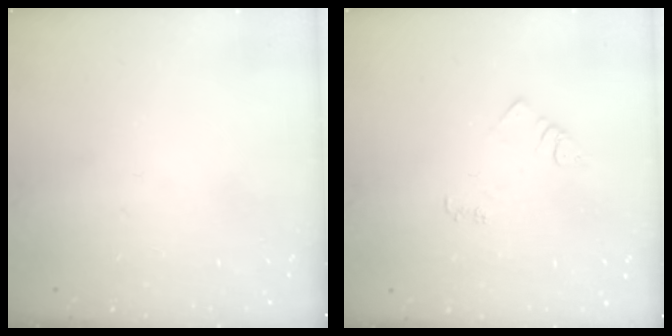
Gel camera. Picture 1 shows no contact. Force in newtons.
{"total": 3.8, "press": 3.7, "slide": 0.5}